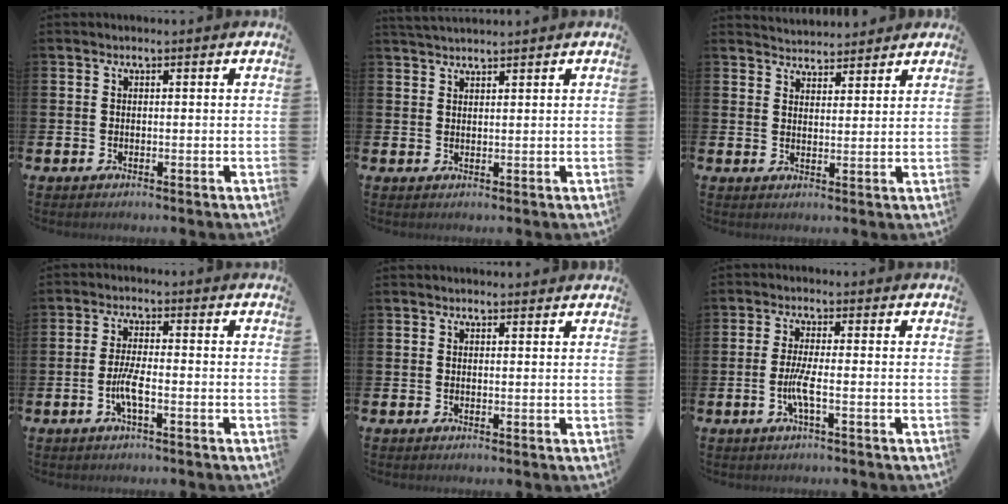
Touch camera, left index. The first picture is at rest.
{"total": 2.0, "force": [2.0, 0.1, 0.2], "torque": [-0.004, -0.006, 0.037]}
{"total": 3.8, "force": [3.7, 0.8, -0.4], "torque": [-0.001, -0.020, 0.067]}
{"total": 3.4, "force": [-1.1, 0.7, 3.2], "torque": [-0.065, -0.001, -0.021]}
{"total": 1.1, "force": [1.0, 0.1, 0.0], "torque": [0.011, -0.004, 0.017]}
{"total": 3.1, "force": [-0.9, 0.1, 3.0], "torque": [-0.065, -0.006, -0.019]}